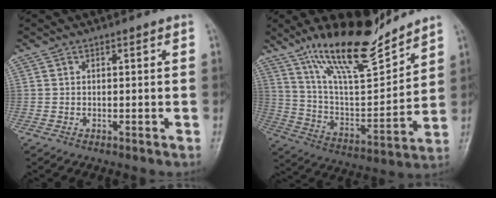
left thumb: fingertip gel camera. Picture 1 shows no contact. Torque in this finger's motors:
{"motor_torque": [0.20, 0.02, 1.42, -1.35, 0.18]}